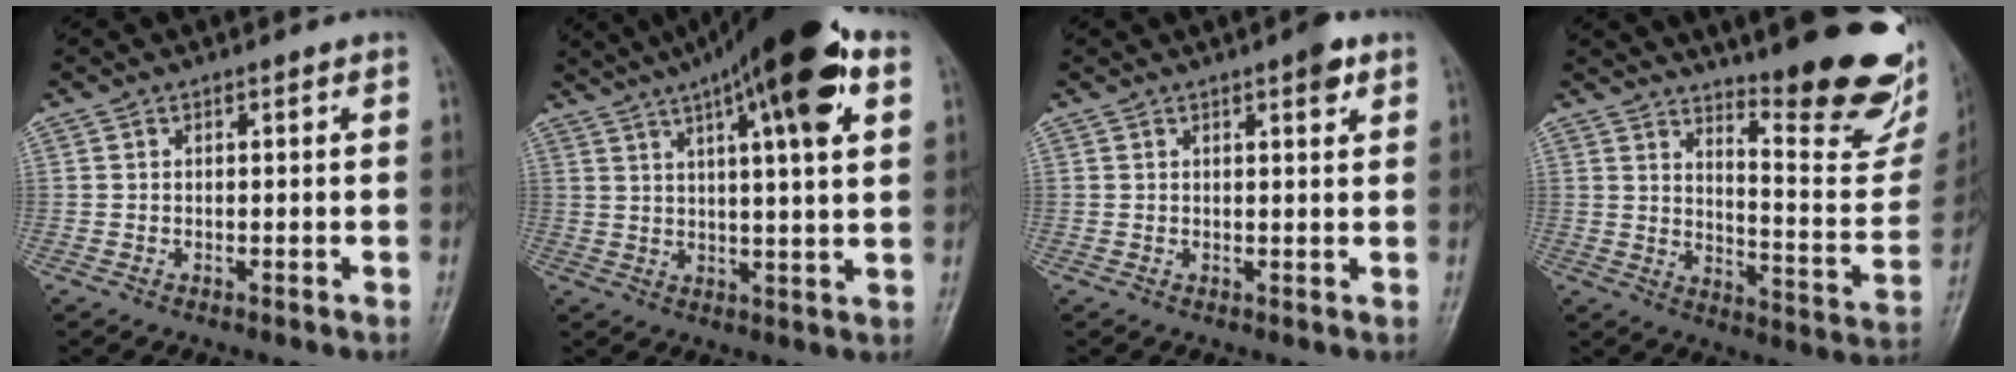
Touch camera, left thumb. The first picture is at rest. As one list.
[{"total": 19.7, "force": [9.7, 4.2, 16.6], "torque": [-0.249, 0.001, 0.144]}, {"total": 3.1, "force": [1.8, 0.9, 2.4], "torque": [-0.027, -0.006, 0.021]}, {"total": 23.2, "force": [16.3, 5.4, 15.6], "torque": [-0.174, -0.114, 0.220]}]